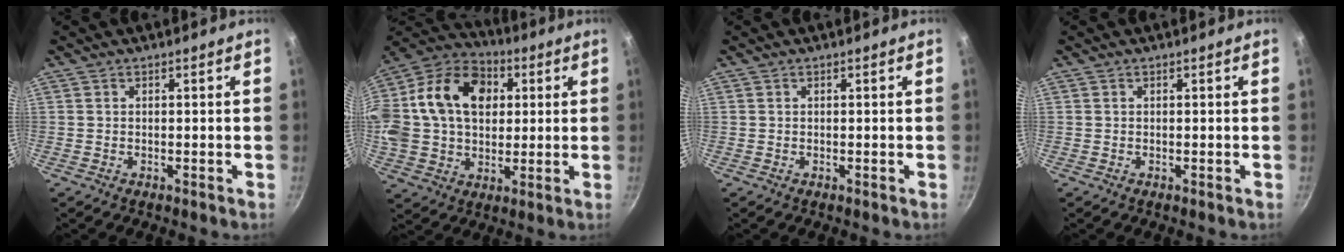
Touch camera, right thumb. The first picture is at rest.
{"total": 25.7, "force": [4.9, 18.6, 17.0], "torque": [-0.314, 0.033, 0.076]}
{"total": 0.0}
{"total": 0.0}